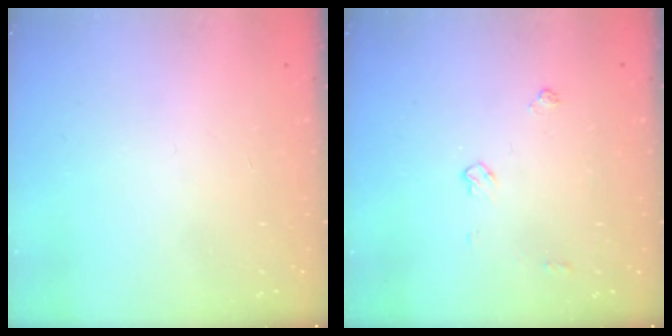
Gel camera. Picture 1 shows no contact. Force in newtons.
{"total": 5.2, "press": 5.1, "slide": 0.8}